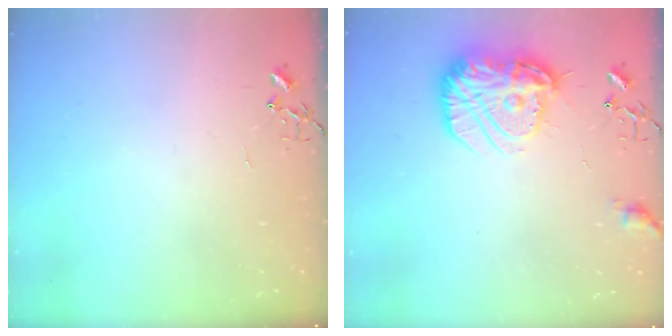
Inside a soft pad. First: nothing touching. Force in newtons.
{"total": 17.4, "press": 17.4, "slide": 1.3}